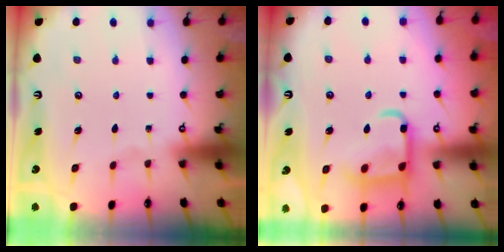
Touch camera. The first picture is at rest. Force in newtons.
{"total": 13.3, "press": 13.2, "slide": 1.3}